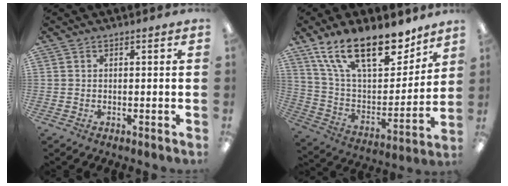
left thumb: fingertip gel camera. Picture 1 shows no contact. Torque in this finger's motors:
{"motor_torque": [2.55, 1.41, 1.59, -1.18, 0.17]}